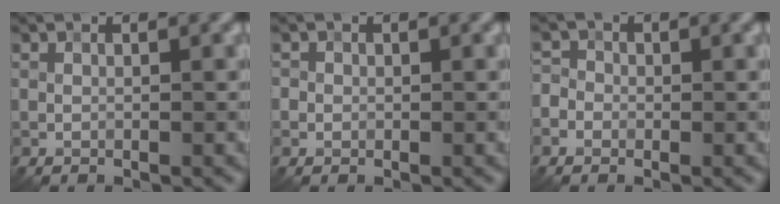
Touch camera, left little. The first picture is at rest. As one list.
[{"total": 0.8, "force": [0.1, 0.8, 0.1], "torque": [0.004, -0.004, -0.002]}, {"total": 2.3, "force": [-0.5, 2.1, 0.7], "torque": [0.000, 0.013, -0.026]}]